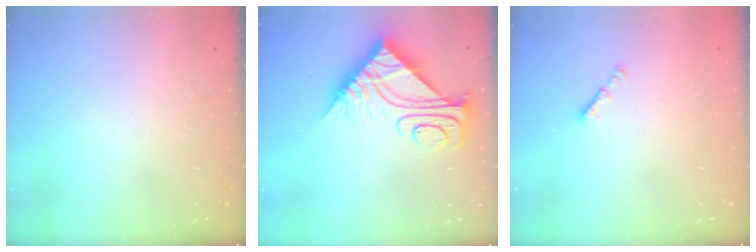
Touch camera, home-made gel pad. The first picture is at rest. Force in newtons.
{"total": 9.9, "press": 9.9, "slide": 0.9}
{"total": 1.3, "press": 1.2, "slide": 0.5}